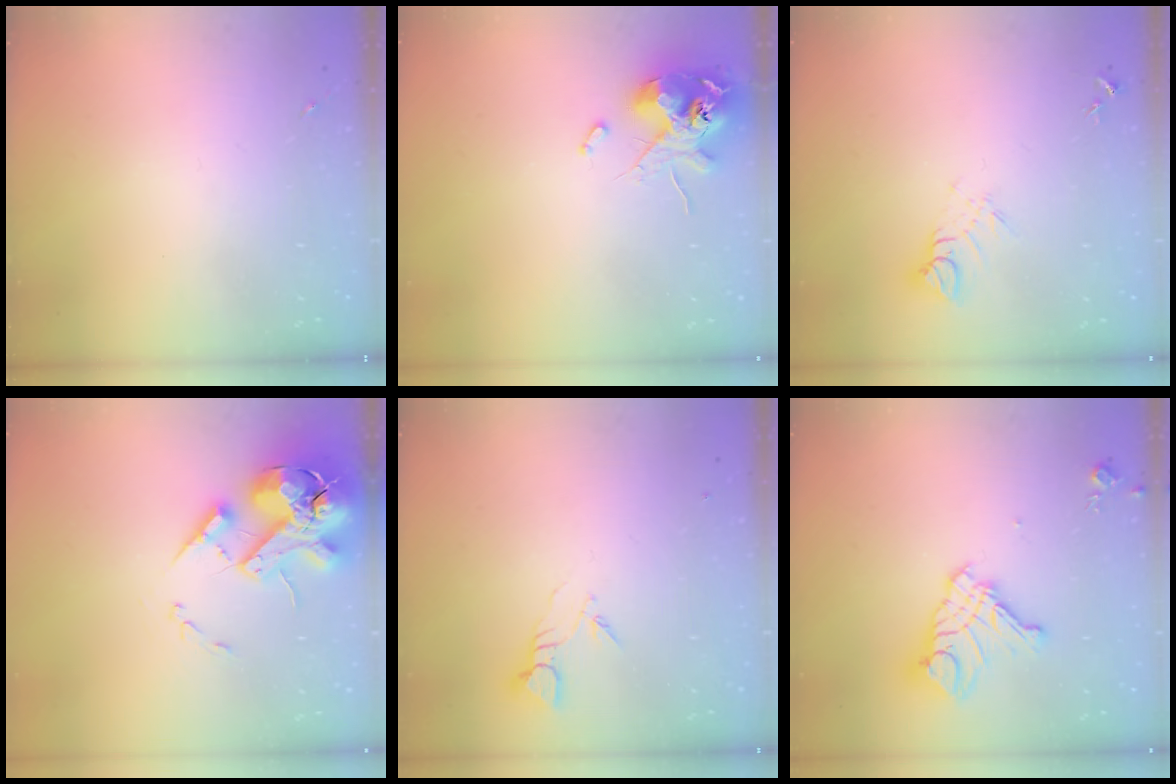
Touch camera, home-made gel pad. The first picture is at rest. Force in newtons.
{"total": 12.4, "press": 12.2, "slide": 2.2}
{"total": 6.6, "press": 6.6, "slide": 0.5}
{"total": 18.6, "press": 18.4, "slide": 3.1}
{"total": 3.9, "press": 3.9, "slide": 0.2}
{"total": 14.3, "press": 14.2, "slide": 1.6}